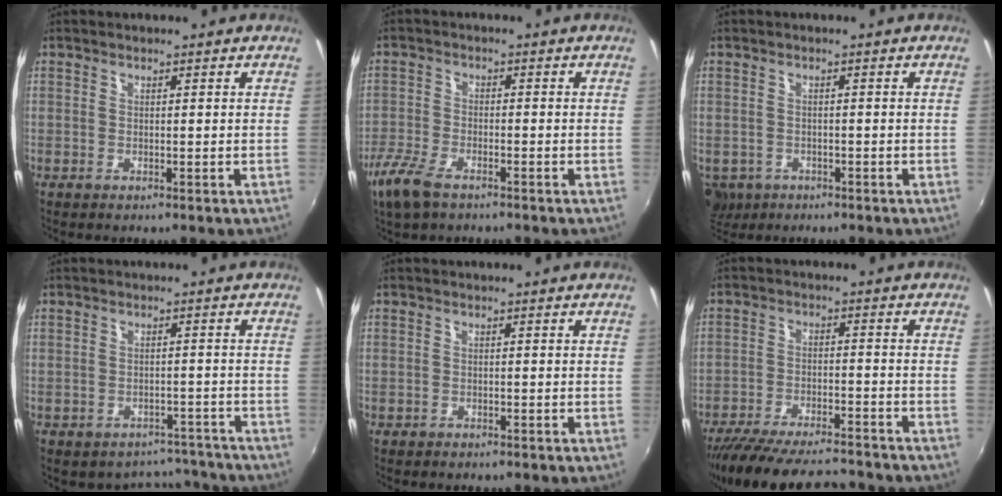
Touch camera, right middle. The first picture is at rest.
{"total": 7.6, "force": [-5.3, 3.0, 4.6], "torque": [-0.123, -0.018, -0.108]}
{"total": 7.6, "force": [-3.6, 5.8, 3.4], "torque": [-0.087, -0.021, -0.049]}
{"total": 6.6, "force": [-5.4, 3.8, 0.1], "torque": [0.002, 0.030, -0.058]}
{"total": 0.9, "force": [-0.7, 0.5, 0.1], "torque": [-0.007, -0.002, -0.012]}
{"total": 16.9, "force": [-14.9, 3.4, 7.3], "torque": [-0.154, -0.025, -0.233]}